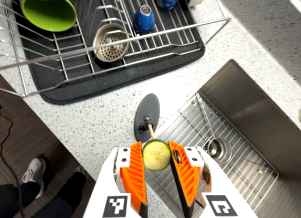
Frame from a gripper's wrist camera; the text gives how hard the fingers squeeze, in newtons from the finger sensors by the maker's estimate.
{"total": 7.0, "left": 6.9, "right": 7.2}